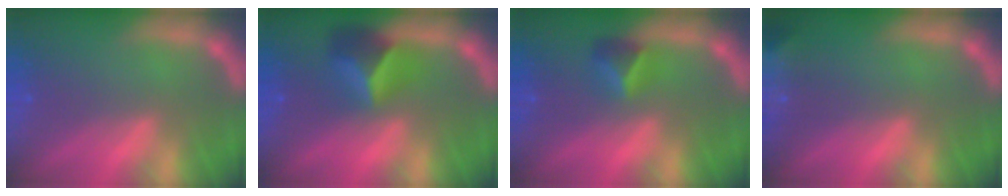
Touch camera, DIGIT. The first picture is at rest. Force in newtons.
{"total": 4.4}
{"total": 2.4}
{"total": 9.9}